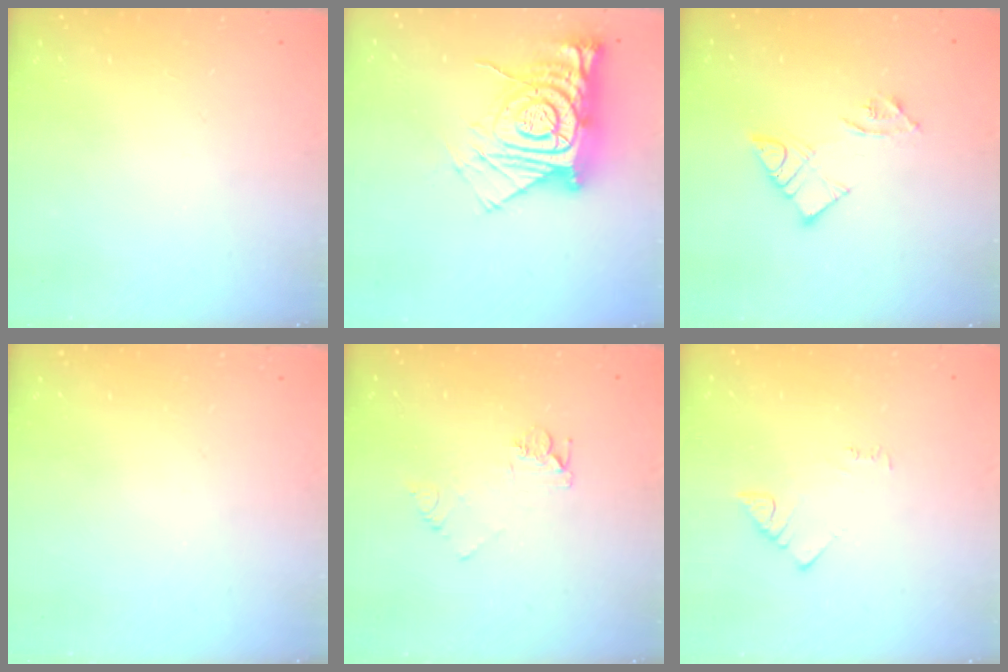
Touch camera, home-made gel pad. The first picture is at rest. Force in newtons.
{"total": 17.8, "press": 17.7, "slide": 1.6}
{"total": 8.4, "press": 8.4, "slide": 0.6}
{"total": 0.0}
{"total": 5.6, "press": 5.6, "slide": 0.5}
{"total": 2.5, "press": 2.5, "slide": 0.4}